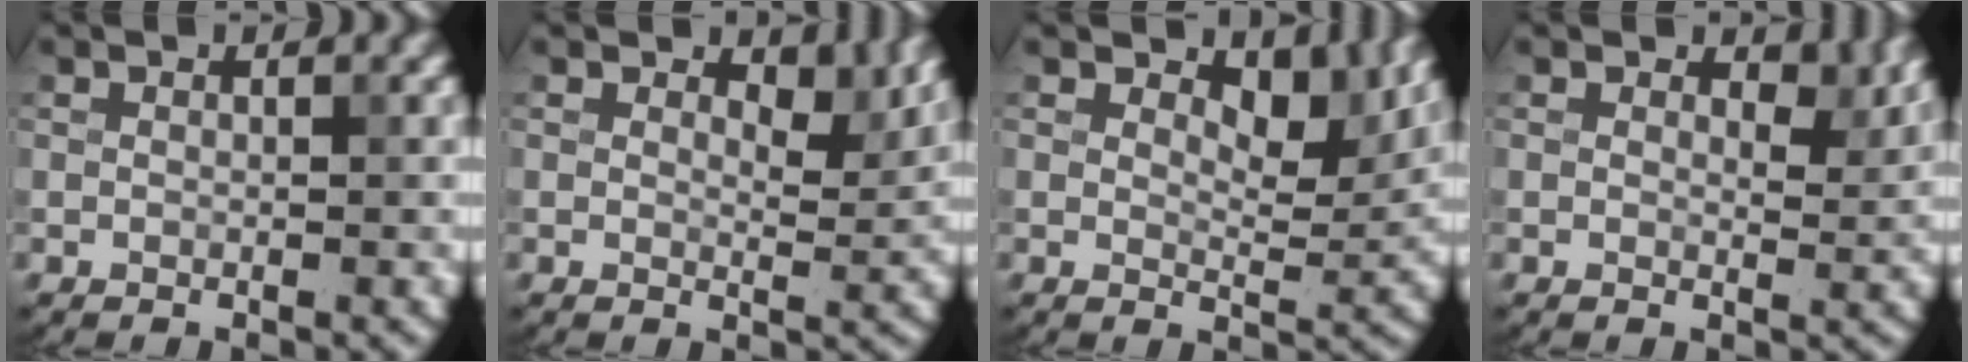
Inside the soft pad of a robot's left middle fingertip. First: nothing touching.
{"total": 2.4, "force": [1.7, 1.0, 1.4], "torque": [-0.020, -0.009, 0.021]}
{"total": 4.4, "force": [2.6, 2.0, 2.9], "torque": [-0.041, -0.008, 0.033]}
{"total": 1.8, "force": [1.2, 0.9, 1.0], "torque": [-0.014, -0.009, 0.013]}